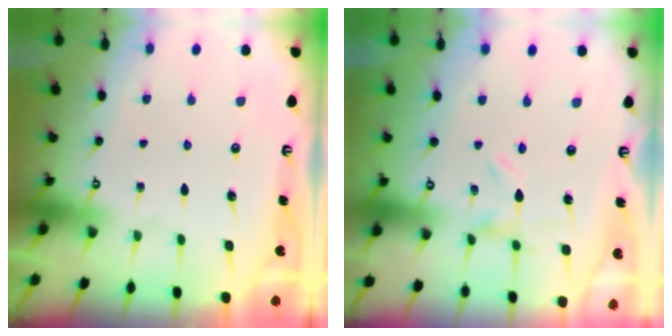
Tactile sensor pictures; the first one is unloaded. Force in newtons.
{"total": 0.0}